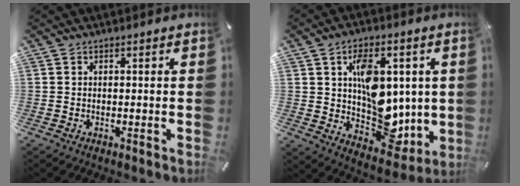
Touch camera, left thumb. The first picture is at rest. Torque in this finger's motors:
{"motor_torque": [2.52, 2.49, 1.91, -0.38, 0.55]}